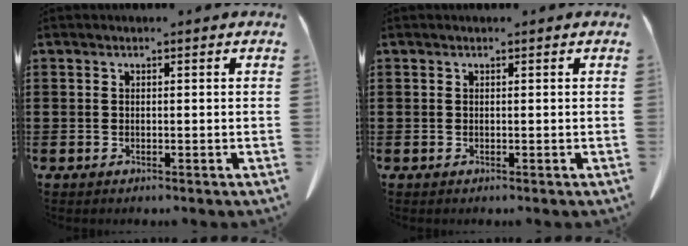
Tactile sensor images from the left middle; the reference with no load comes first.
{"total": 0.0}